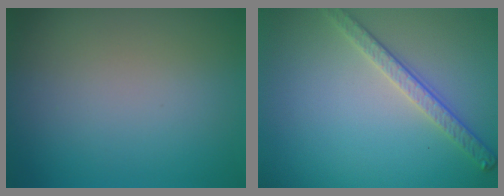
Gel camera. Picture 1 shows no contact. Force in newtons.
{"total": 2.7, "press": 2.6, "slide": 0.9}